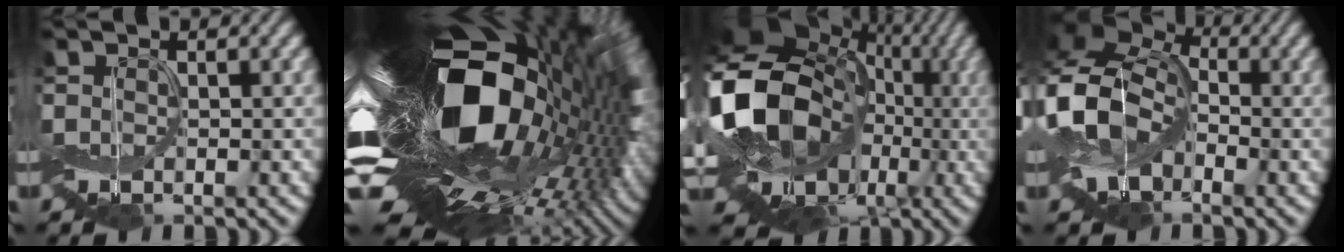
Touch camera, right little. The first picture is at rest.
{"total": 20.6, "force": [1.4, 10.4, 17.7], "torque": [-0.304, -0.019, 0.003]}
{"total": 18.7, "force": [0.2, 15.0, 11.1], "torque": [-0.173, -0.016, -0.007]}
{"total": 12.3, "force": [-1.9, 8.5, 8.7], "torque": [-0.175, 0.005, -0.058]}